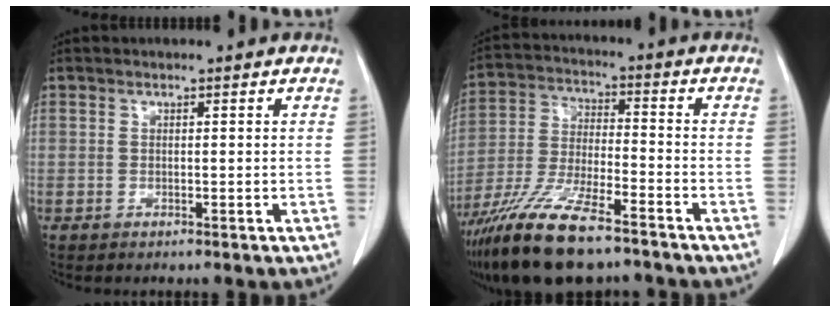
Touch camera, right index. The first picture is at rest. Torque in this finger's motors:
{"motor_torque": [1.11, -1.02, 0.78, 0.21]}